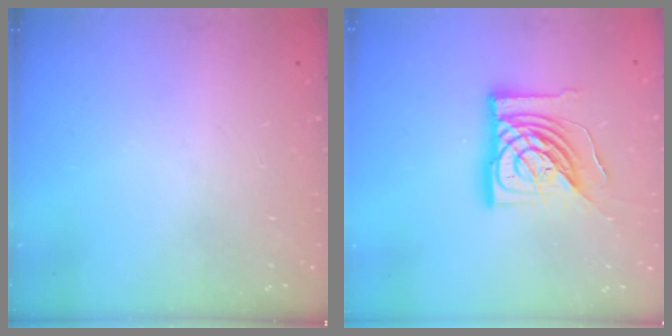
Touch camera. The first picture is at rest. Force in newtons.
{"total": 18.1, "press": 18.0, "slide": 2.4}